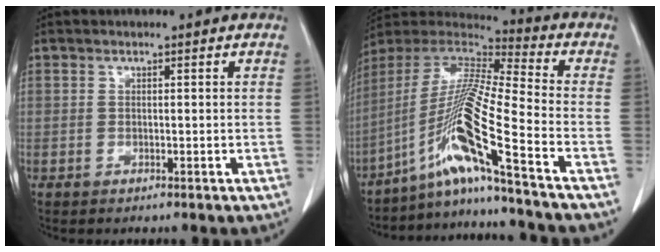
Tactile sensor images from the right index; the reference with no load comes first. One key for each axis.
{"total": 16.1, "fx": -9.4, "fy": -2.8, "fz": 12.8, "tx": -0.265, "ty": -0.007, "tz": -0.177}